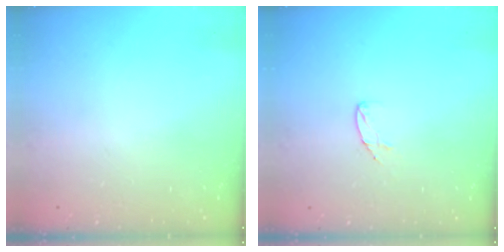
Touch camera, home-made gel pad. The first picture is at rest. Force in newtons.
{"total": 5.3, "press": 5.3, "slide": 0.4}